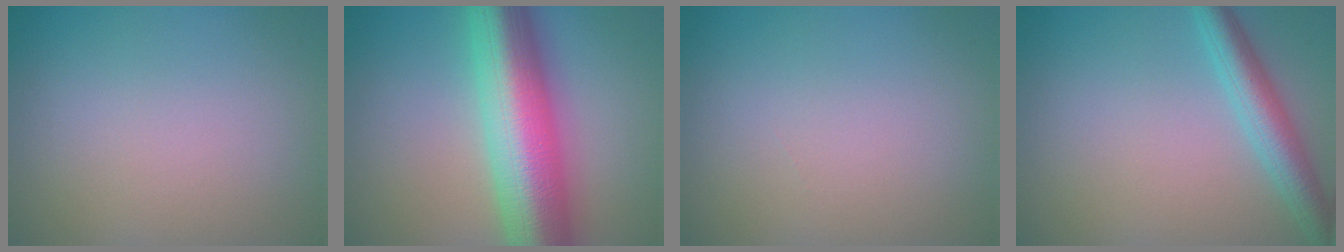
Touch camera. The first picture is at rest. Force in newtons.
{"total": 13.1, "press": 13.1, "slide": 0.1}
{"total": 0.0}
{"total": 4.0, "press": 4.0, "slide": 0.2}